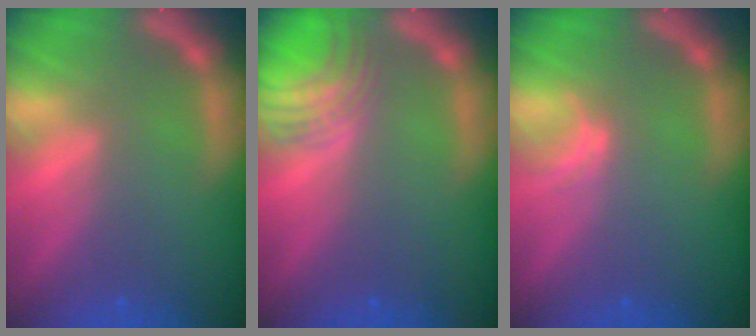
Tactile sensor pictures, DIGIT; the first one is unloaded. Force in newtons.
{"total": 5.0}
{"total": 1.0}